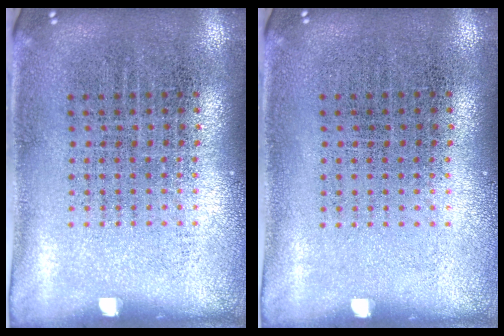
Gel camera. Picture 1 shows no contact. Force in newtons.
{"total": 0.0}